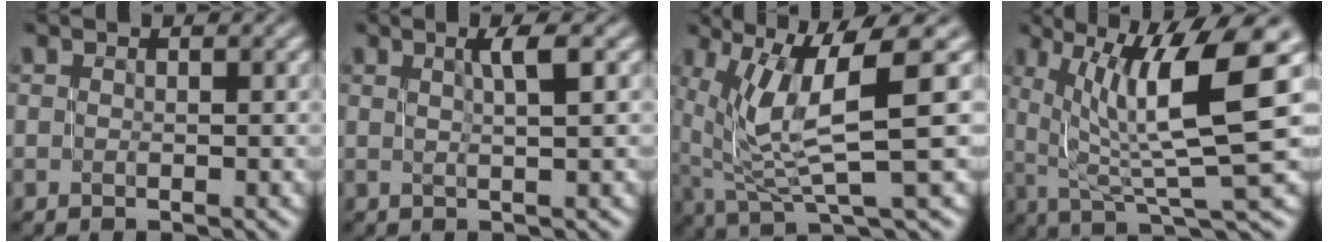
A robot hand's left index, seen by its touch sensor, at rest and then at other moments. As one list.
[{"total": 2.2, "force": [0.6, 0.3, 2.1], "torque": [-0.032, 0.004, 0.007]}, {"total": 8.0, "force": [2.1, 1.7, 7.6], "torque": [-0.134, 0.000, 0.040]}, {"total": 10.2, "force": [2.8, 2.1, 9.5], "torque": [-0.155, 0.006, 0.058]}]